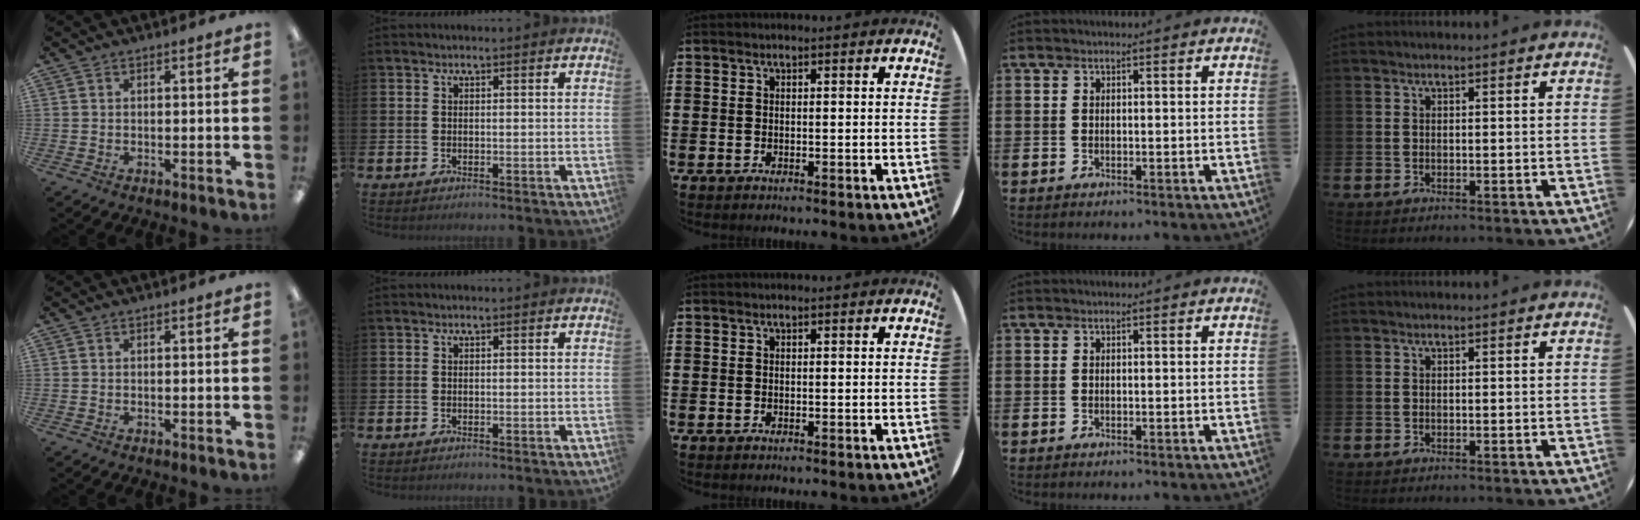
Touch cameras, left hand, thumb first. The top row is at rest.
{}